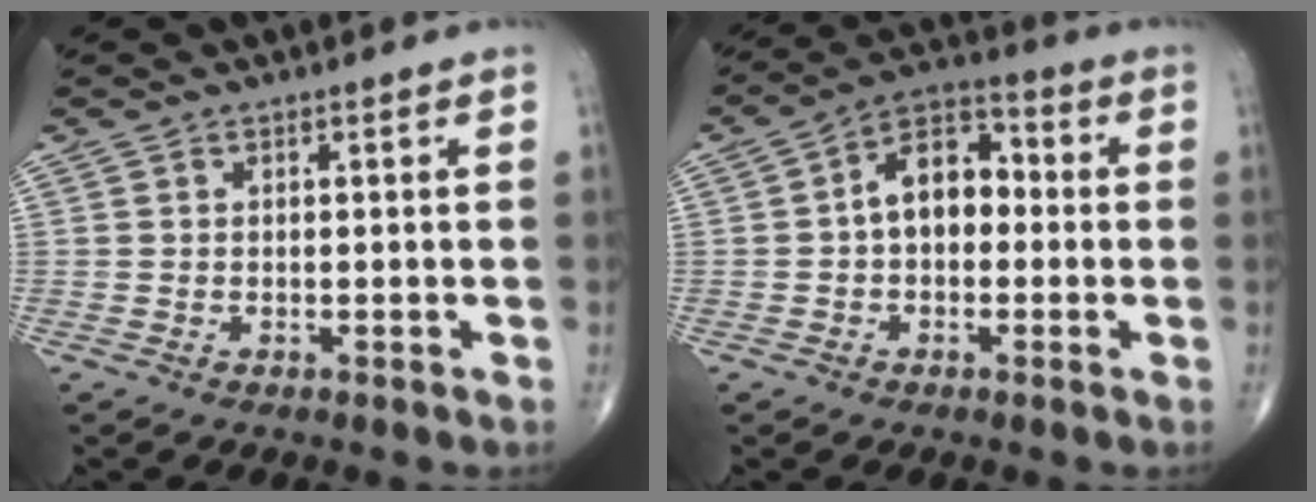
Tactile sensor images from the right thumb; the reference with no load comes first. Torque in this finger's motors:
{"motor_torque": [-0.58, 0.61, 0.67, 0.43, 0.07]}